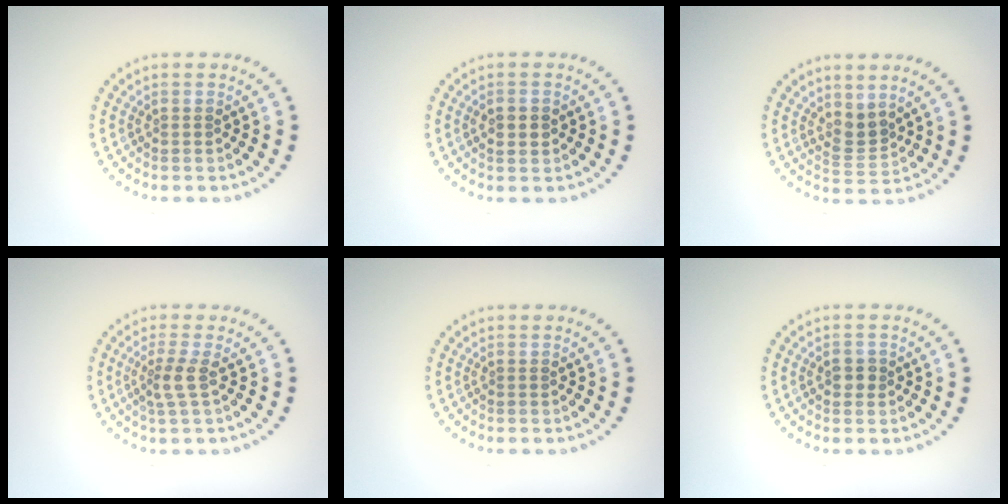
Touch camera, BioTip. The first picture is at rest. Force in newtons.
{"total": 2.1, "press": 2.1, "slide": 0.0}
{"total": 2.4, "press": 1.7, "slide": 1.6}
{"total": 2.0, "press": 1.6, "slide": 1.3}
{"total": 0.0}
{"total": 1.4, "press": 1.4, "slide": 0.2}